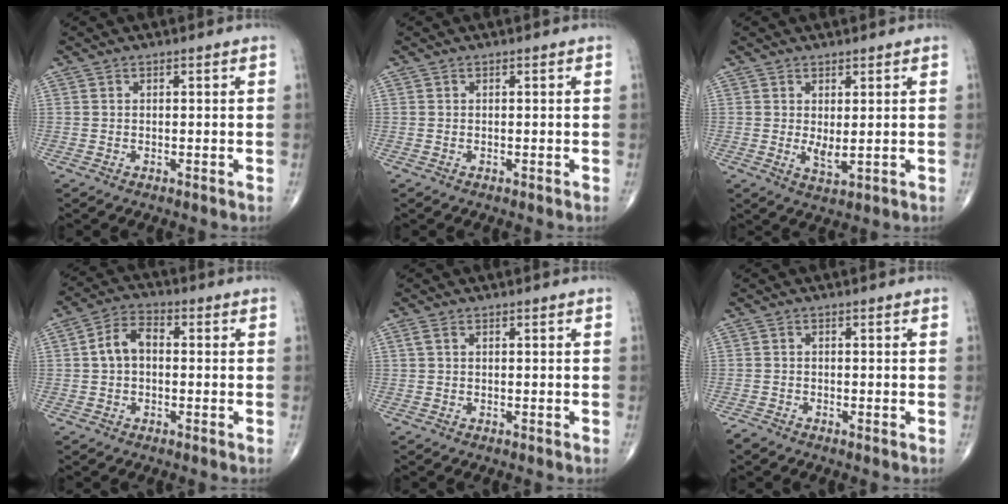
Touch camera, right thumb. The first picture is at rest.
{"total": 0.0}
{"total": 3.0, "force": [0.3, 1.1, 2.7], "torque": [-0.048, -0.012, 0.011]}
{"total": 6.2, "force": [0.1, 4.1, 4.6], "torque": [-0.081, 0.023, -0.007]}
{"total": 1.0, "force": [0.3, 0.5, 0.8], "torque": [-0.026, 0.012, 0.009]}
{"total": 1.5, "force": [-1.2, 0.5, 0.6], "torque": [-0.016, -0.003, -0.026]}